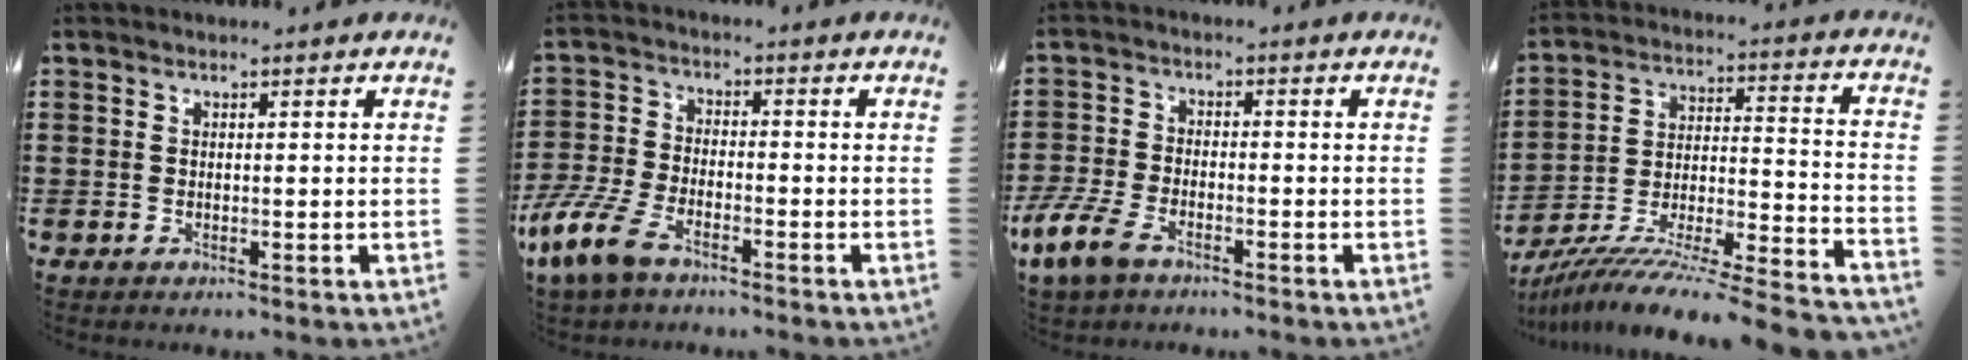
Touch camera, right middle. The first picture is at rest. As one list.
[{"total": 7.9, "force": [-5.6, 2.8, 4.9], "torque": [-0.131, -0.009, -0.113]}, {"total": 6.1, "force": [-4.1, 2.4, 3.9], "torque": [-0.113, -0.009, -0.086]}, {"total": 10.1, "force": [-9.0, -1.2, 4.3], "torque": [-0.066, -0.007, -0.181]}]